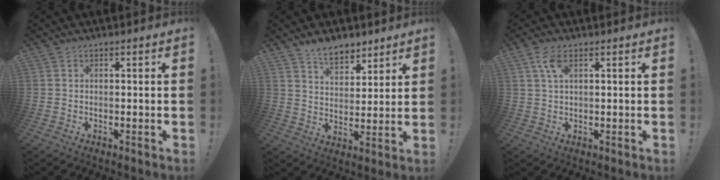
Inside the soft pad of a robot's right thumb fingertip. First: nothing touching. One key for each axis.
{"total": 8.4, "fx": 6.5, "fy": 4.2, "fz": 3.3, "tx": -0.057, "ty": -0.038, "tz": 0.124}
{"total": 4.7, "fx": 2.1, "fy": 2.0, "fz": 3.7, "tx": -0.073, "ty": 0.002, "tz": 0.037}